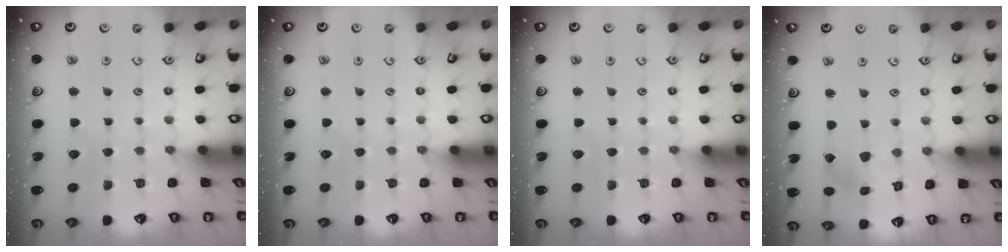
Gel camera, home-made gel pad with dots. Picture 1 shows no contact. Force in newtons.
{"total": 0.0}
{"total": 0.0}
{"total": 2.7, "press": 2.7, "slide": 0.2}